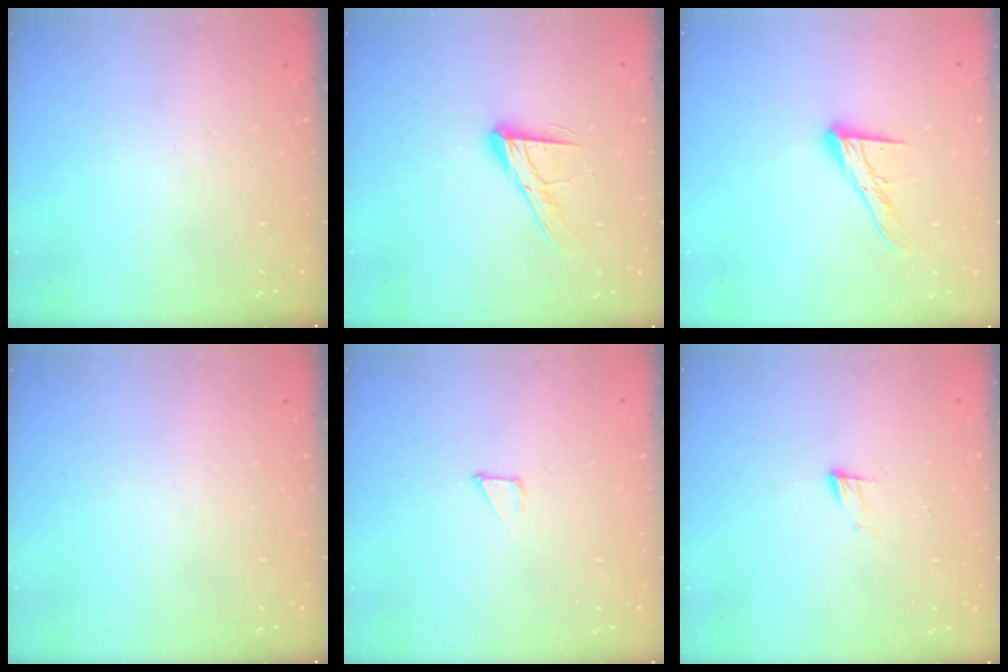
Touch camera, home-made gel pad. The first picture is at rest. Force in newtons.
{"total": 12.4, "press": 12.3, "slide": 1.4}
{"total": 12.0, "press": 12.0, "slide": 1.0}
{"total": 0.0}
{"total": 1.2, "press": 1.2, "slide": 0.0}
{"total": 6.3, "press": 6.2, "slide": 0.5}